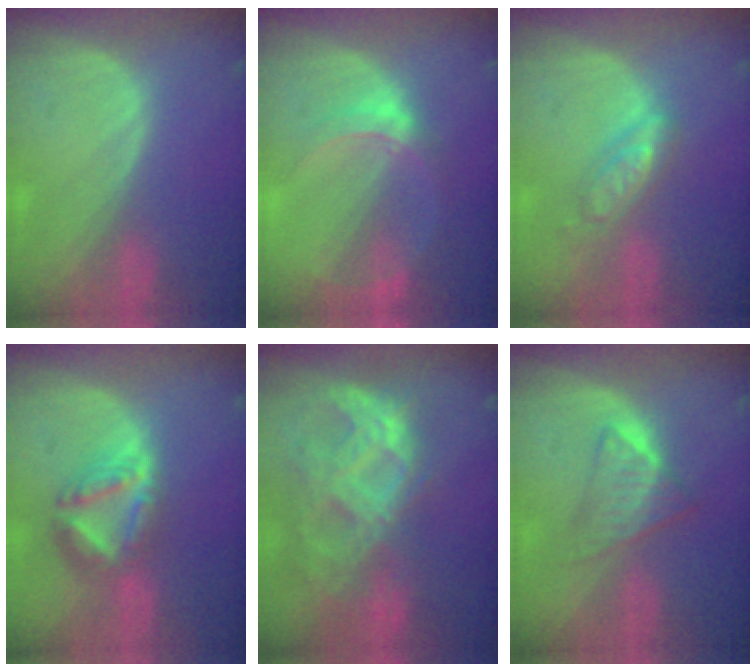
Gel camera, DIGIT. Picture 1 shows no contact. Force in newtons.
{"total": 6.3, "press": 5.6, "slide": 3.0}
{"total": 5.0, "press": 5.0, "slide": 0.2}
{"total": 8.1, "press": 6.9, "slide": 4.1}
{"total": 11.3, "press": 9.5, "slide": 6.0}
{"total": 6.0, "press": 5.1, "slide": 3.2}